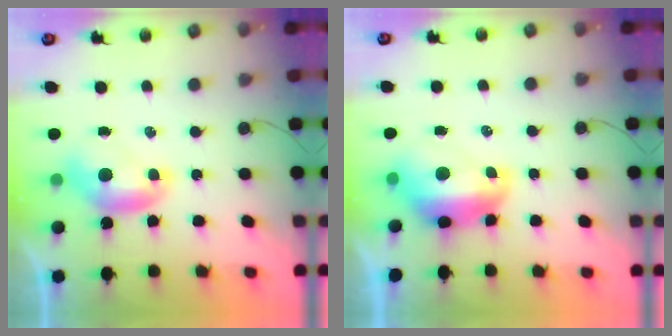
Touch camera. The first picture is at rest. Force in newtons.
{"total": 2.9, "press": 2.8, "slide": 0.7}